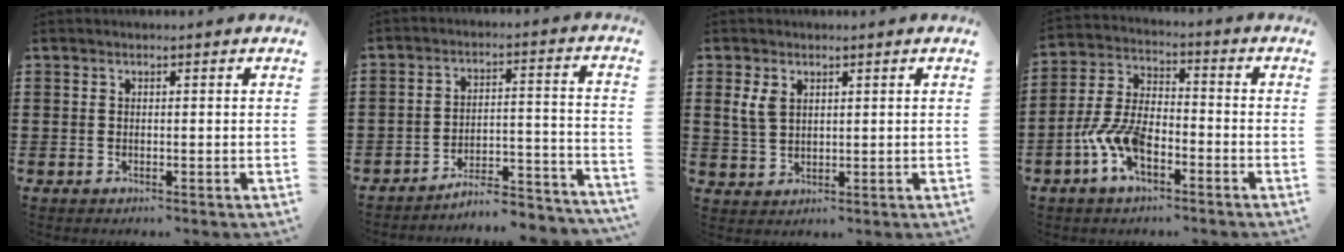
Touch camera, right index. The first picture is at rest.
{"total": 5.8, "force": [-5.4, 0.6, 1.8], "torque": [-0.029, 0.000, -0.108]}
{"total": 3.2, "force": [1.5, 2.0, 1.9], "torque": [-0.044, 0.008, 0.028]}
{"total": 8.7, "force": [-4.1, 4.1, 6.5], "torque": [-0.163, -0.006, -0.080]}